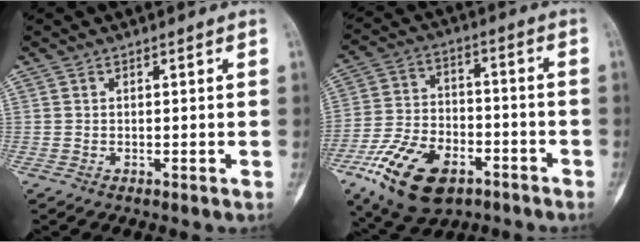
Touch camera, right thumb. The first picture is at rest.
{"total": 17.8, "force": [-9.4, 9.9, 11.4], "torque": [-0.206, 0.040, -0.160]}